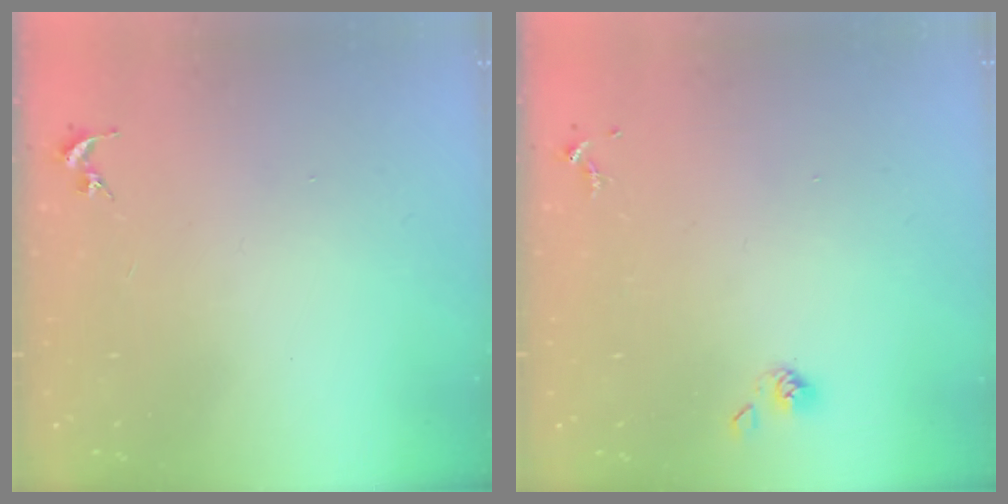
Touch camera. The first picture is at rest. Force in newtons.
{"total": 3.6, "press": 3.4, "slide": 1.2}